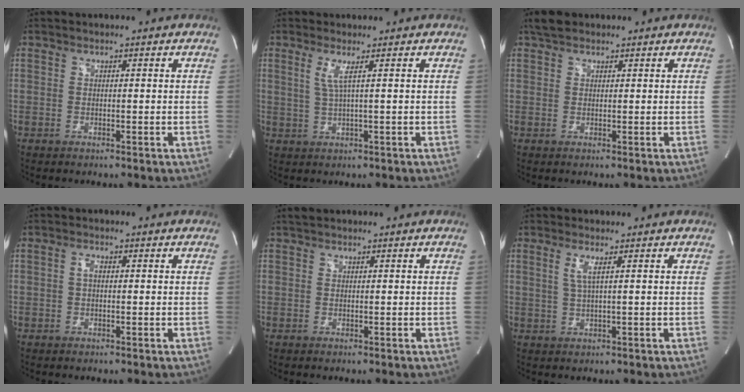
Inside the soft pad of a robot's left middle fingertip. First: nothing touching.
{"total": 2.7, "force": [1.0, -0.7, 2.4], "torque": [-0.056, -0.003, 0.022]}
{"total": 2.5, "force": [2.0, 1.2, 1.0], "torque": [-0.021, 0.018, 0.035]}
{"total": 1.2, "force": [0.1, 0.5, 1.1], "torque": [-0.022, 0.003, 0.000]}
{"total": 0.8, "force": [0.7, 0.1, 0.4], "torque": [-0.014, 0.015, 0.018]}
{"total": 2.4, "force": [0.9, -0.3, 2.2], "torque": [-0.053, -0.001, 0.020]}